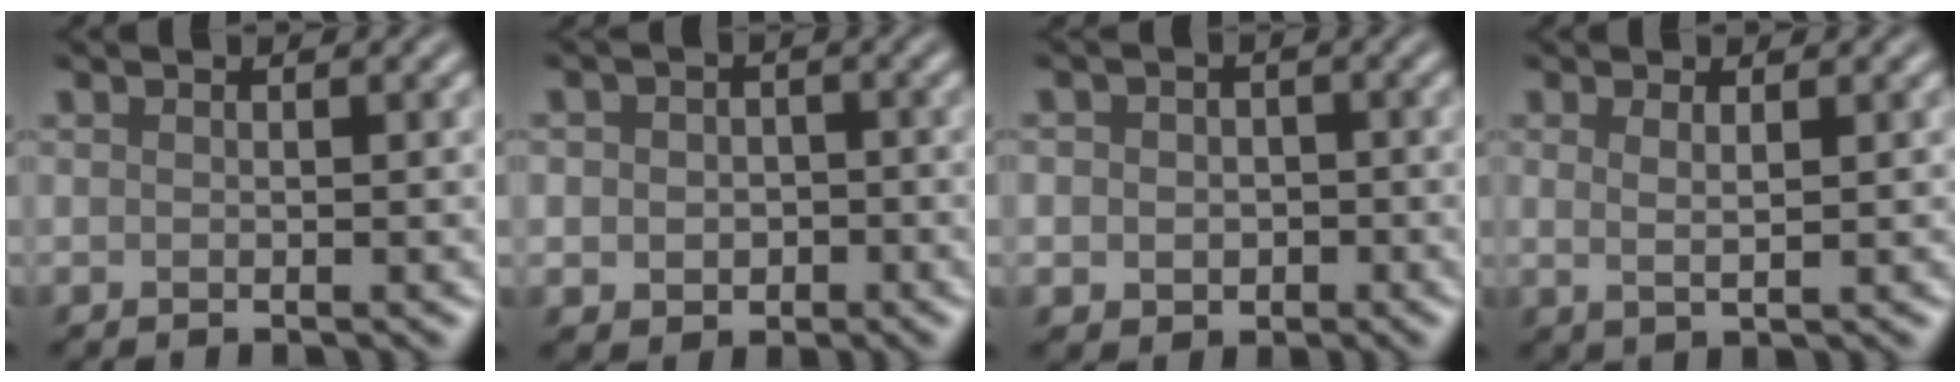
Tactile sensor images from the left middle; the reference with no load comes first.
{"total": 3.4, "force": [-0.4, 3.0, 1.7], "torque": [-0.010, -0.005, -0.016]}
{"total": 3.6, "force": [-0.3, 3.2, 1.6], "torque": [-0.007, 0.003, -0.020]}
{"total": 1.5, "force": [0.6, 0.4, 1.4], "torque": [-0.023, -0.002, 0.010]}